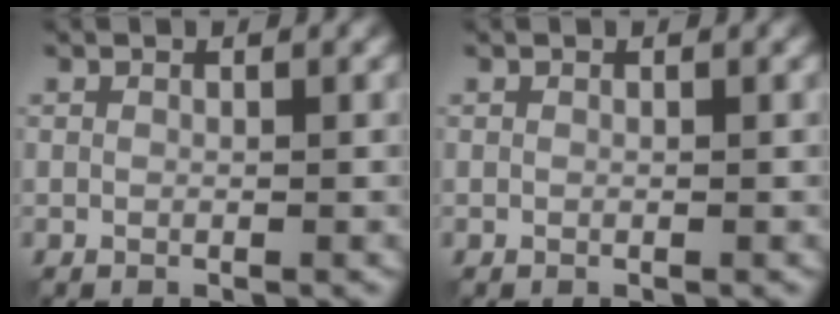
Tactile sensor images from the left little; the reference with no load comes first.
{"total": 0.0}